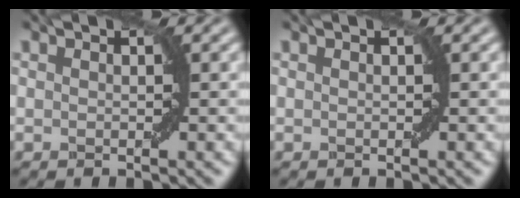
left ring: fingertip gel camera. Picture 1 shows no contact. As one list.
[{"total": 0.0}]